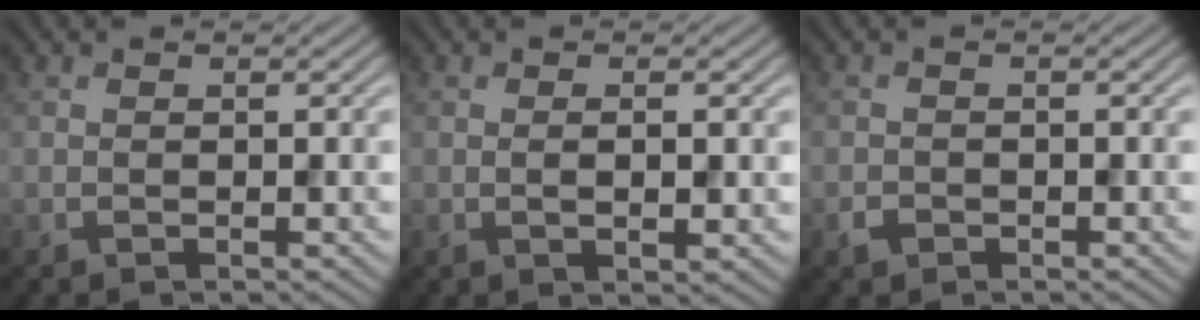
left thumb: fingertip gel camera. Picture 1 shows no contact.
{"total": 2.2, "force": [-0.2, 0.6, 2.1], "torque": [-0.038, -0.003, 0.001]}
{"total": 1.2, "force": [-0.8, 0.8, 0.3], "torque": [-0.010, -0.002, -0.017]}